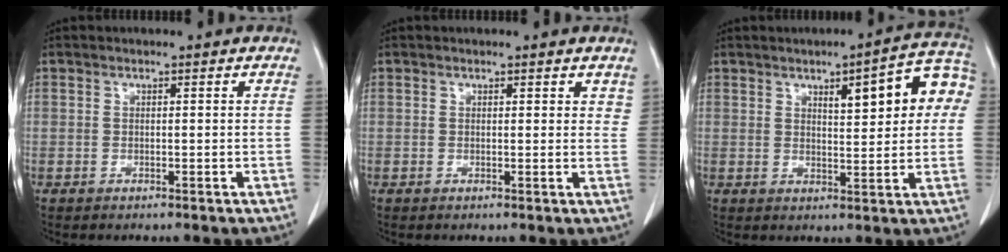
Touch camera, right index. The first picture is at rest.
{"total": 2.1, "force": [1.6, 1.0, 0.9], "torque": [0.002, -0.001, 0.011]}
{"total": 10.6, "force": [3.1, 2.7, 9.8], "torque": [-0.123, 0.028, 0.039]}